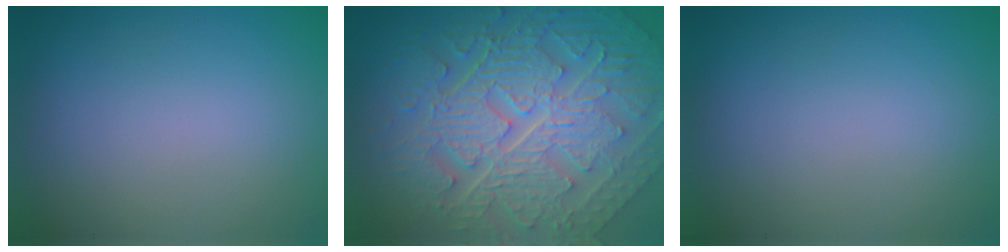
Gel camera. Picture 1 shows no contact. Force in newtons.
{"total": 10.8, "press": 7.3, "slide": 7.9}
{"total": 0.0}